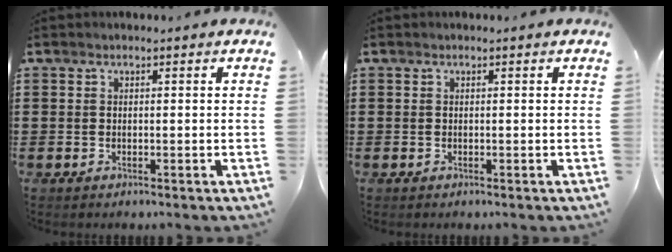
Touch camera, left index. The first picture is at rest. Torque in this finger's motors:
{"motor_torque": [0.01, 0.00, -0.01, 0.00]}